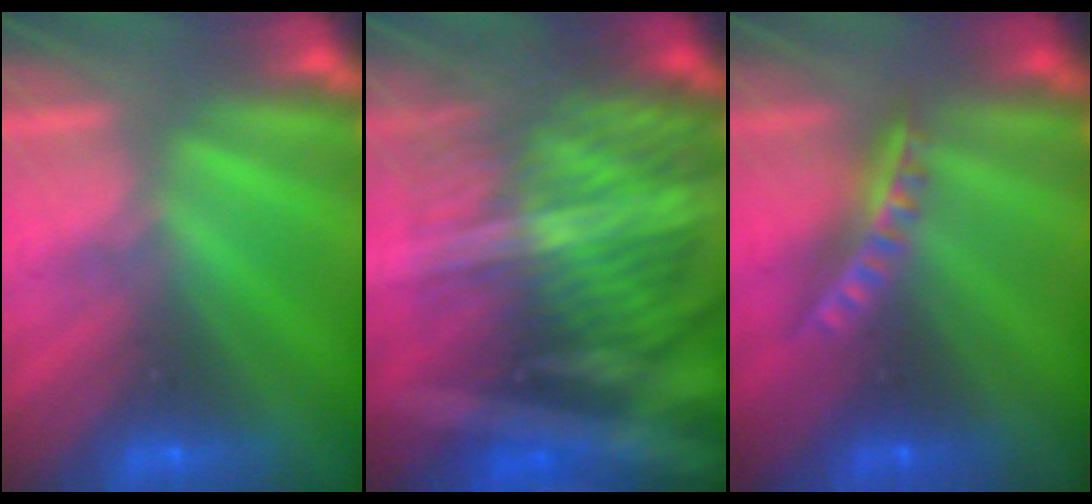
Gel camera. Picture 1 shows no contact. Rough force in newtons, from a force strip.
{"total": 9.7}
{"total": 7.2}